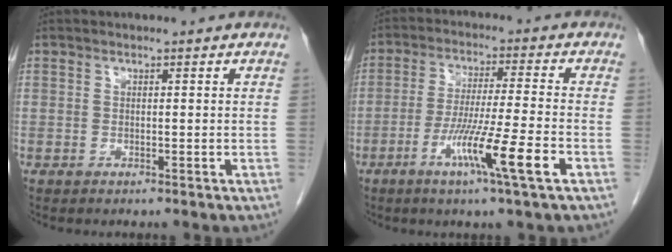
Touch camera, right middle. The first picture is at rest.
{"total": 10.2, "force": [-4.5, -1.3, 9.0], "torque": [-0.163, -0.022, -0.084]}